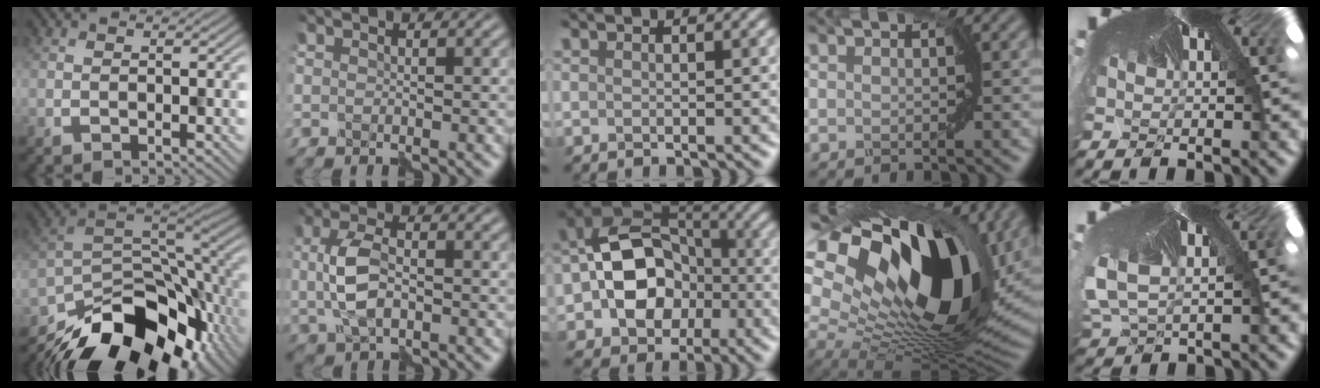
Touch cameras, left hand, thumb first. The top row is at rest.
{"thumb": {"total": 16.4, "force": [-10.5, 7.8, 9.9], "torque": [-0.187, -0.038, -0.164]}, "index": {"total": 4.3, "force": [0.1, 2.3, 3.6], "torque": [-0.082, 0.003, -0.001]}, "middle": {"total": 7.9, "force": [-2.4, 6.1, 4.4], "torque": [-0.085, 0.003, -0.034]}, "ring": {"total": 18.4, "force": [7.7, 10.0, 13.4], "torque": [-0.220, 0.012, 0.146]}, "little": {"total": 3.0, "force": [-2.7, 0.3, -1.3], "torque": [-0.034, -0.046, -0.007]}}